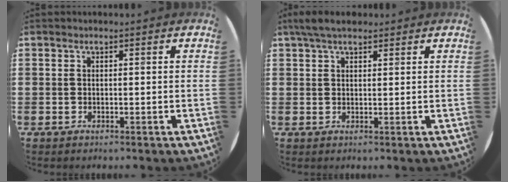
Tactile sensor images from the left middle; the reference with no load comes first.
{"total": 3.1, "force": [2.4, 1.0, 1.6], "torque": [-0.036, 0.006, 0.044]}